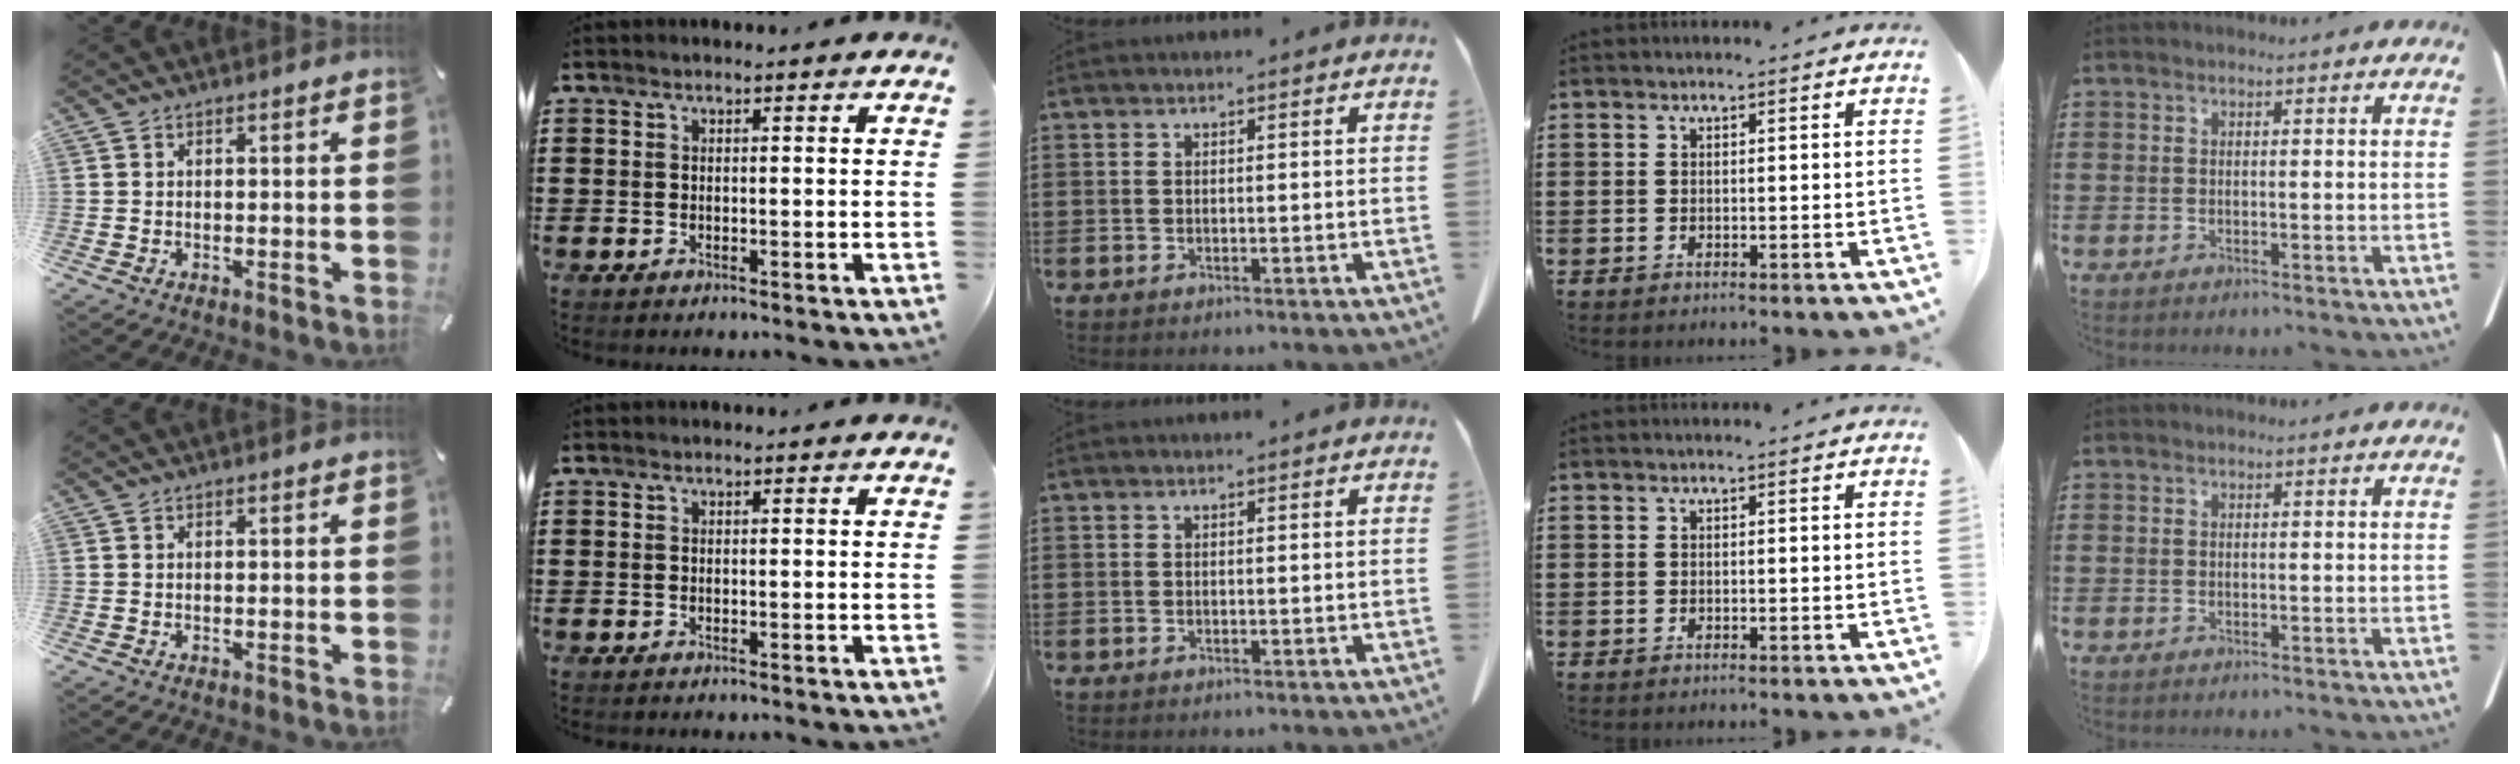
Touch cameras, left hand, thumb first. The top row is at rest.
{}